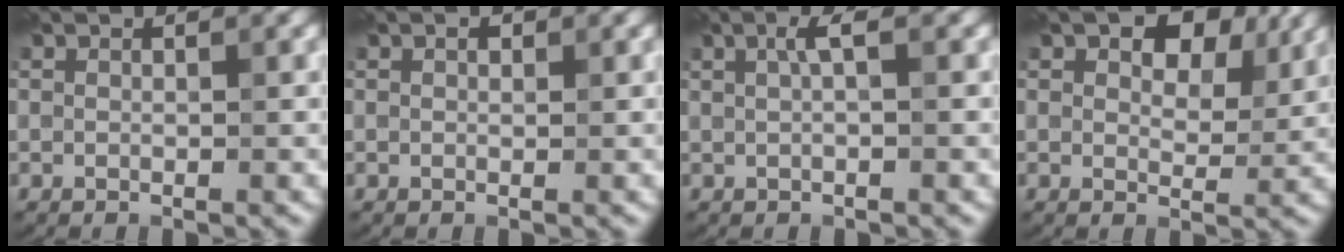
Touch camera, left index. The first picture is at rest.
{"total": 0.6, "force": [0.3, 0.4, 0.4], "torque": [-0.006, 0.000, 0.002]}
{"total": 1.6, "force": [0.4, 0.2, 1.6], "torque": [-0.032, 0.007, 0.006]}
{"total": 6.4, "force": [3.2, 3.4, 4.3], "torque": [-0.062, -0.002, 0.044]}